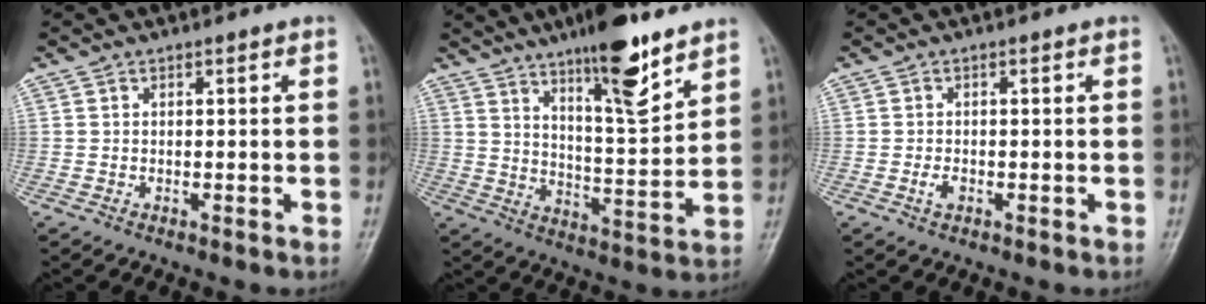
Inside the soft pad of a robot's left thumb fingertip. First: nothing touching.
{"total": 14.3, "force": [9.6, 3.1, 10.1], "torque": [-0.142, -0.061, 0.161]}
{"total": 1.5, "force": [-0.5, 0.8, 1.1], "torque": [-0.020, 0.001, -0.010]}